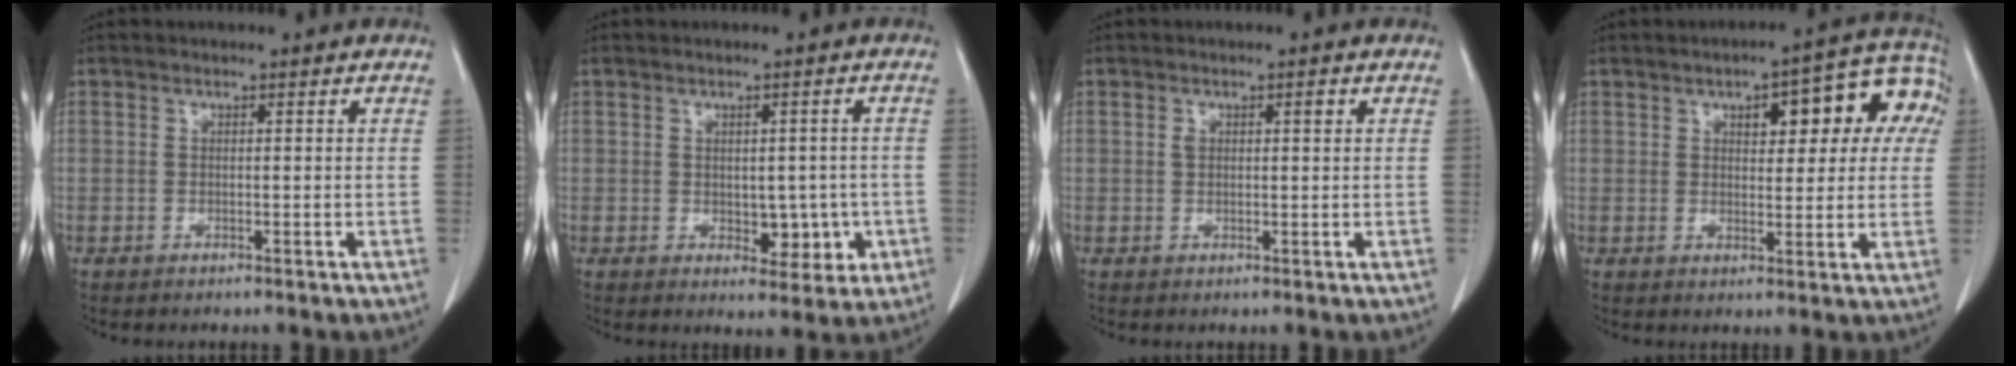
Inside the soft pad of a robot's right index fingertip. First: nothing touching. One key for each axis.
{"total": 5.1, "fx": -0.9, "fy": 3.1, "fz": 4.0, "tx": -0.039, "ty": 0.006, "tz": 0.000}
{"total": 1.8, "fx": 0.6, "fy": 0.7, "fz": 1.5, "tx": -0.028, "ty": 0.011, "tz": 0.013}
{"total": 11.9, "fx": 3.9, "fy": 4.5, "fz": 10.3, "tx": -0.113, "ty": 0.039, "tz": 0.045}